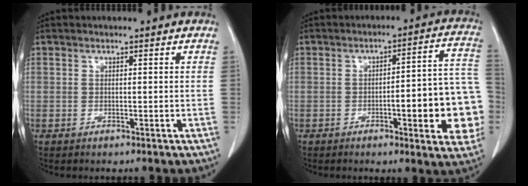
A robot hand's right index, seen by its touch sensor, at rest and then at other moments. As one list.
[{"total": 14.2, "force": [-3.1, 2.8, 13.6], "torque": [-0.131, 0.028, -0.035]}]